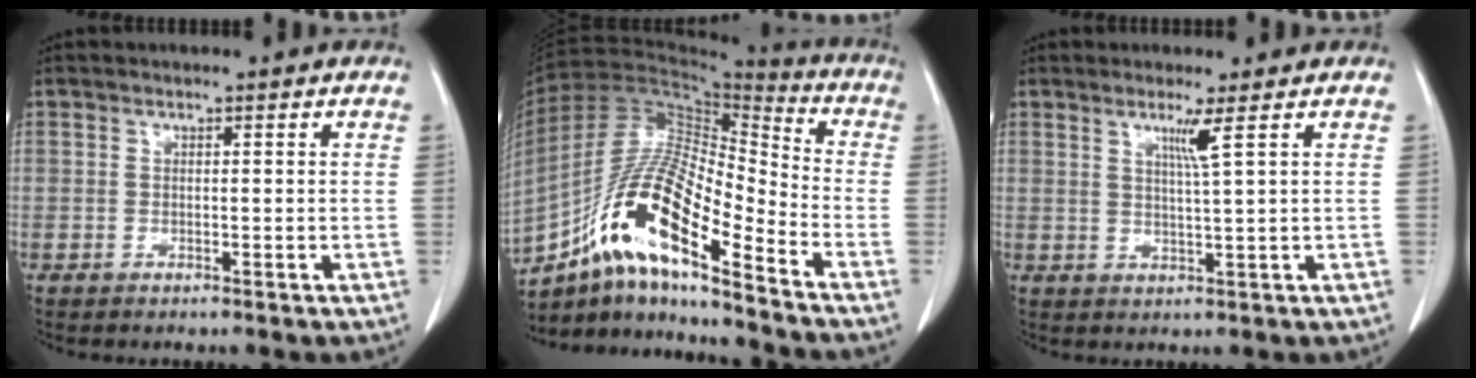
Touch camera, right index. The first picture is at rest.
{"total": 17.2, "force": [-10.3, 2.7, 13.5], "torque": [-0.253, 0.010, -0.180]}
{"total": 3.0, "force": [1.5, -1.1, 2.4], "torque": [-0.046, -0.011, 0.032]}